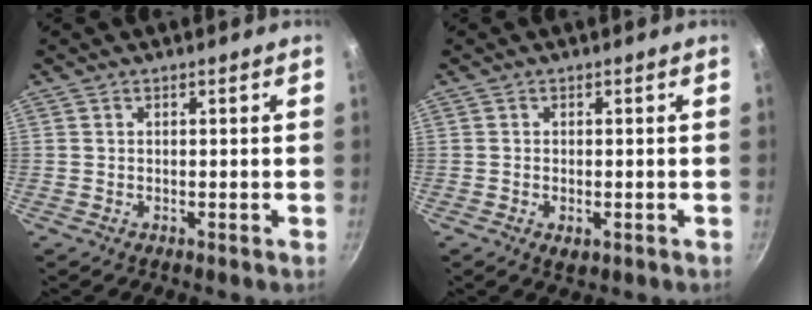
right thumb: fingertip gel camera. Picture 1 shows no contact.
{"total": 2.3, "force": [-0.7, 1.3, 1.7], "torque": [-0.028, -0.005, -0.009]}